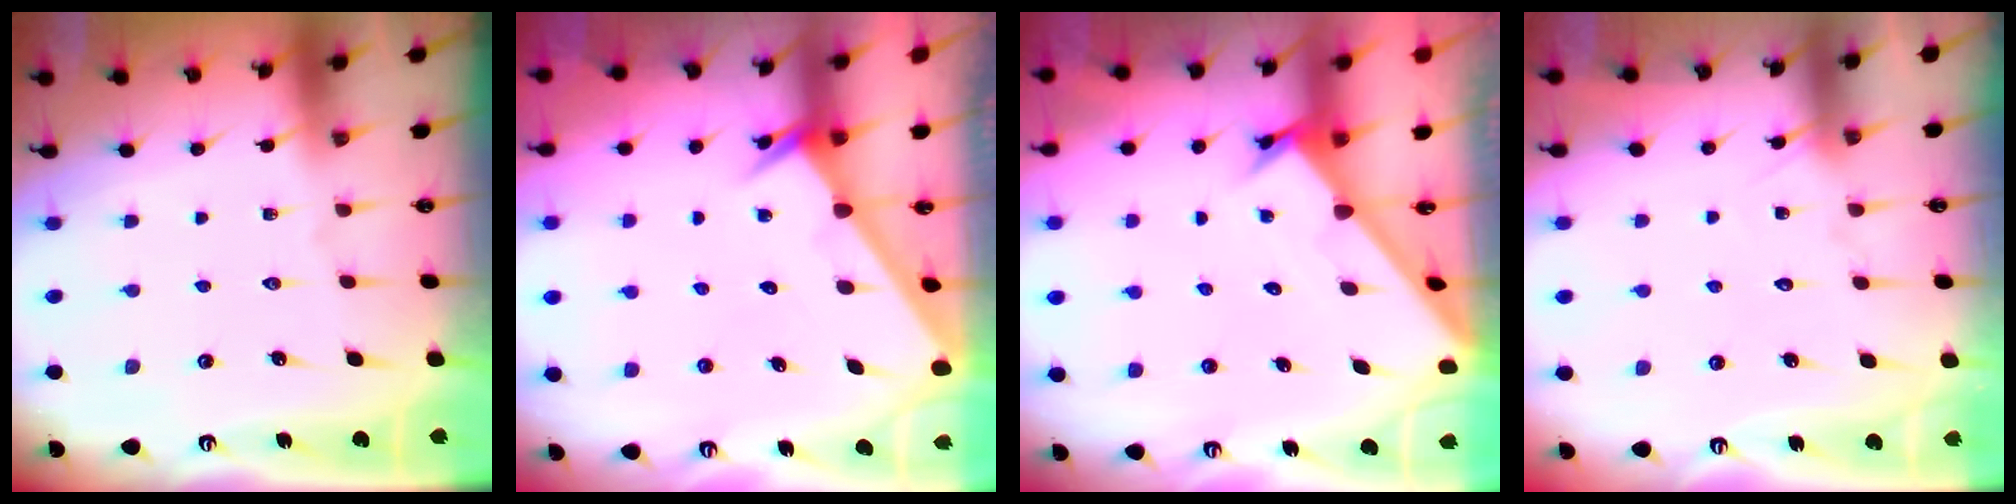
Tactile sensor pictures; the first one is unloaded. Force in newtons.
{"total": 2.7, "press": 2.7, "slide": 0.0}
{"total": 3.1, "press": 3.1, "slide": 0.3}
{"total": 5.7, "press": 5.7, "slide": 0.5}